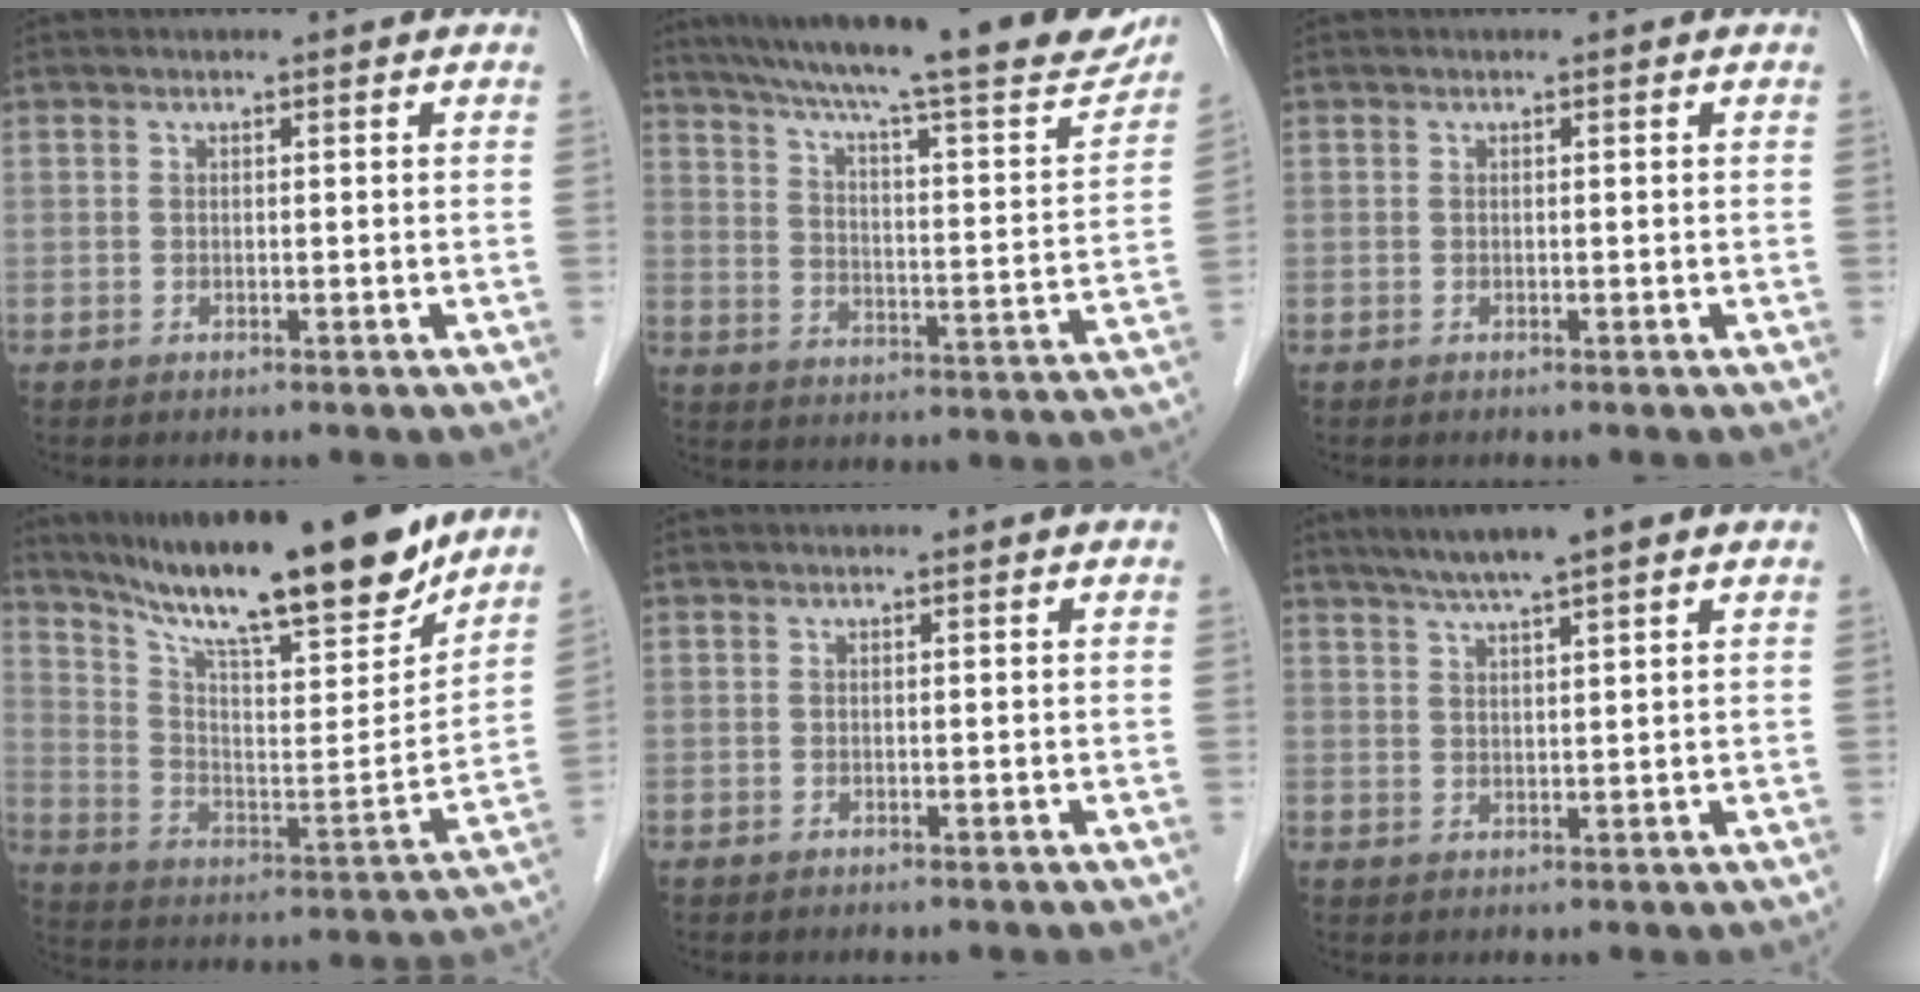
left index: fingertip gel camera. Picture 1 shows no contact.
{"total": 26.9, "force": [22.5, 3.4, 14.3], "torque": [-0.228, -0.025, 0.295]}
{"total": 0.0}
{"total": 23.4, "force": [19.7, 3.2, 12.3], "torque": [-0.212, -0.028, 0.304]}
{"total": 0.0}
{"total": 6.8, "force": [5.0, 0.2, 4.6], "torque": [-0.076, 0.024, 0.083]}